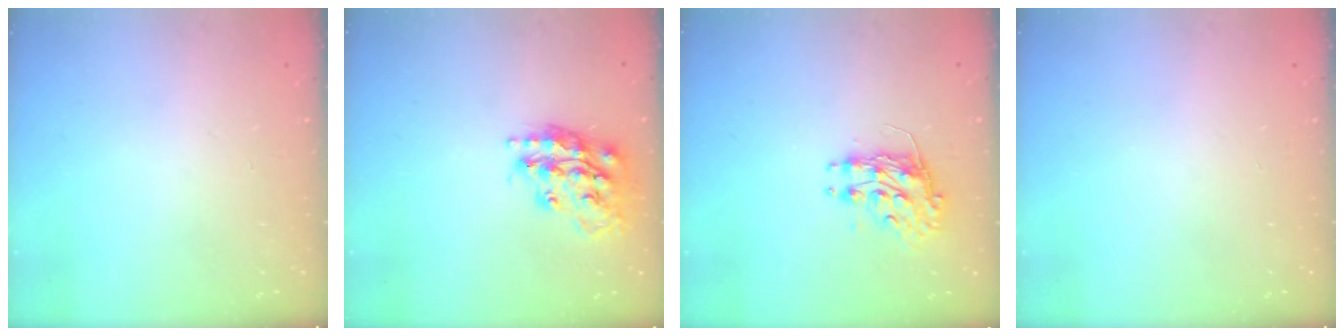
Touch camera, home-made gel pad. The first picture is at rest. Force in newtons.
{"total": 18.1, "press": 18.0, "slide": 1.4}
{"total": 8.7, "press": 8.7, "slide": 0.5}
{"total": 0.0}